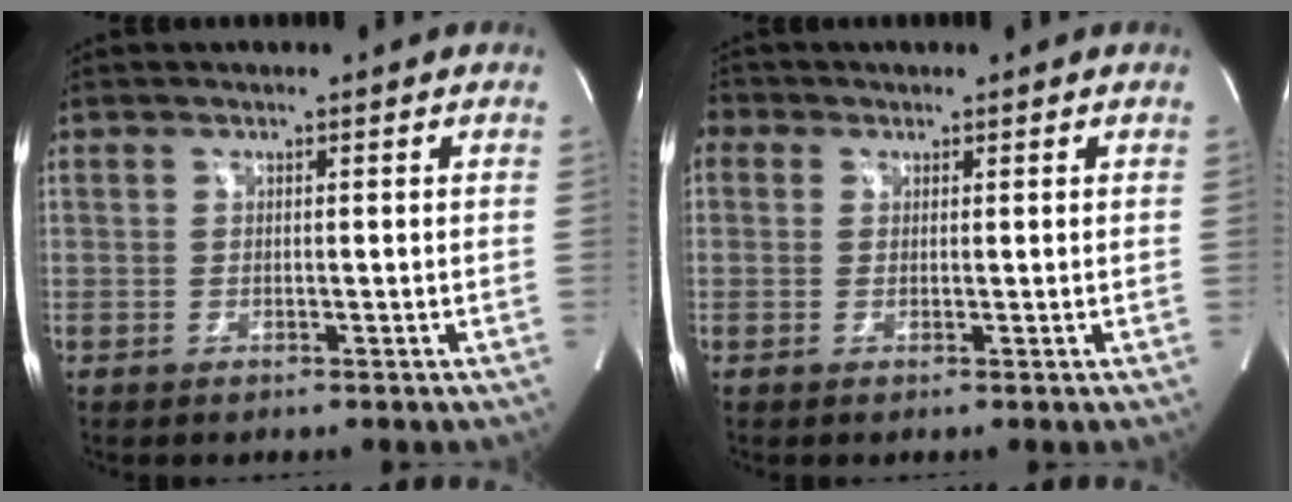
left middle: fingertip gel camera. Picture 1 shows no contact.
{"total": 2.6, "force": [1.0, 2.2, 0.8], "torque": [-0.017, 0.016, 0.017]}